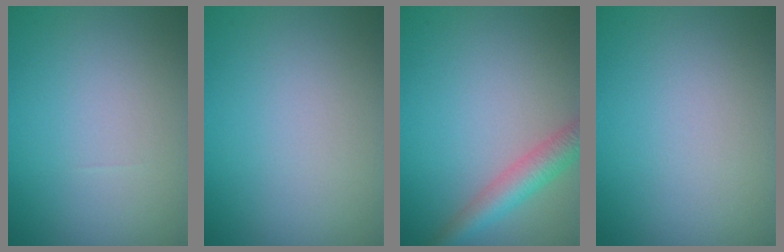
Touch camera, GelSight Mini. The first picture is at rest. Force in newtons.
{"total": 0.0}
{"total": 3.7, "press": 3.7, "slide": 0.2}
{"total": 0.0}